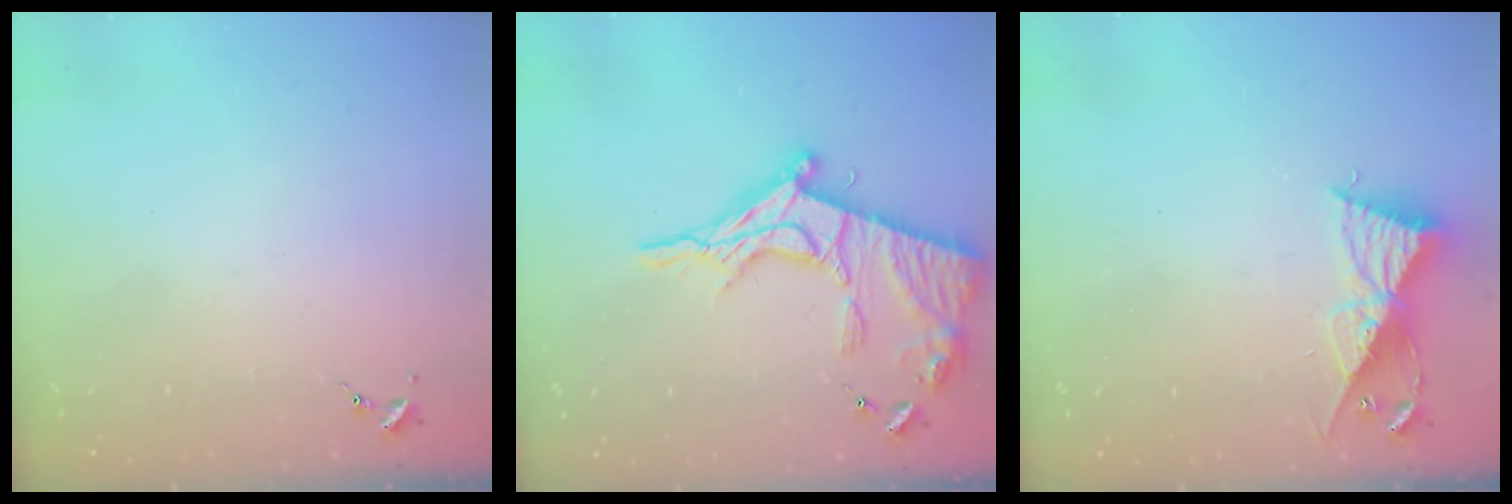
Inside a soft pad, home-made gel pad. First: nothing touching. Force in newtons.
{"total": 19.5, "press": 19.5, "slide": 1.5}
{"total": 9.7, "press": 9.7, "slide": 0.7}